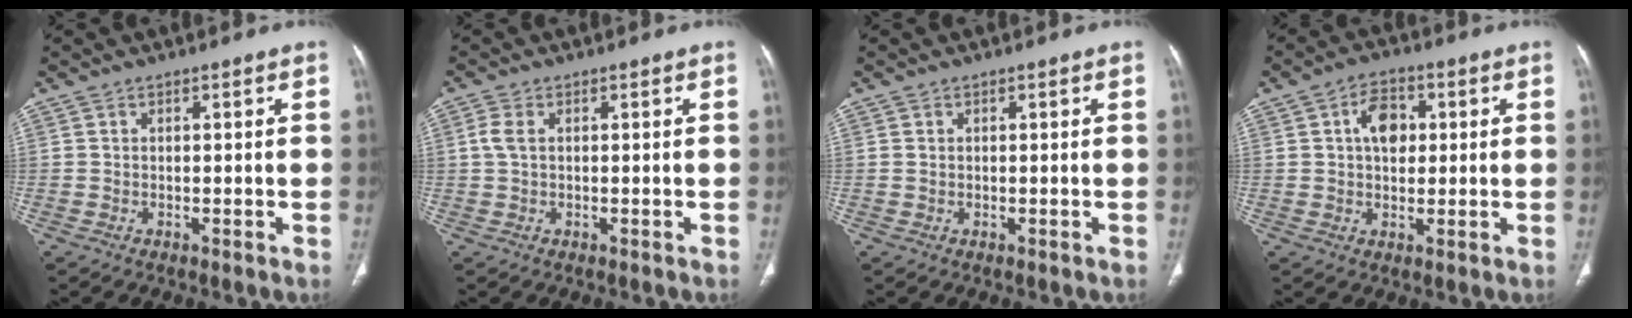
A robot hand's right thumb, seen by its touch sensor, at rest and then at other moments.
{"total": 2.2, "force": [0.4, 1.3, 1.8], "torque": [-0.056, 0.007, 0.005]}
{"total": 0.0}
{"total": 6.7, "force": [1.5, 4.6, 4.7], "torque": [-0.056, 0.006, 0.019]}